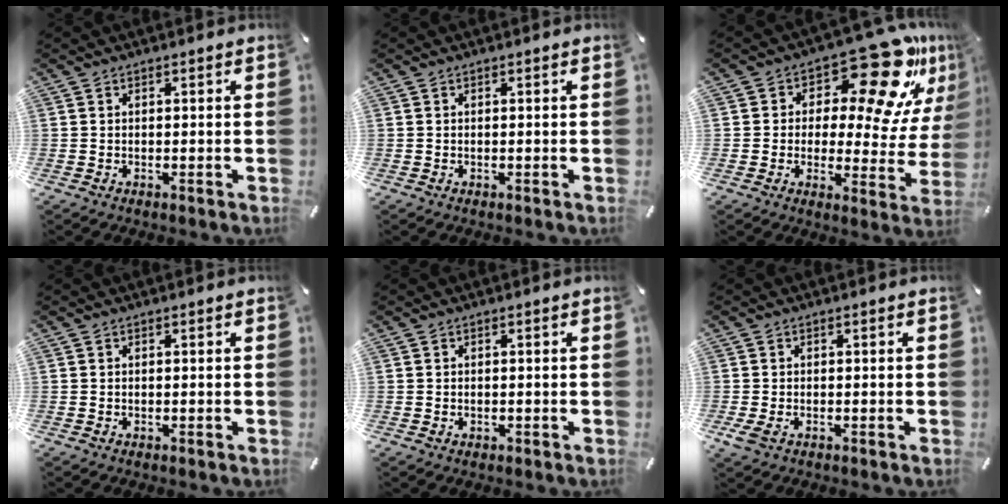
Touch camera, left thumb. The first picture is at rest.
{"total": 0.0}
{"total": 19.3, "force": [12.4, 7.8, 12.7], "torque": [-0.160, -0.104, 0.202]}
{"total": 0.0}
{"total": 0.7, "force": [0.0, 0.6, 0.2], "torque": [-0.003, 0.004, -0.002]}
{"total": 1.8, "force": [-0.6, 1.1, 1.3], "torque": [-0.035, -0.005, -0.012]}